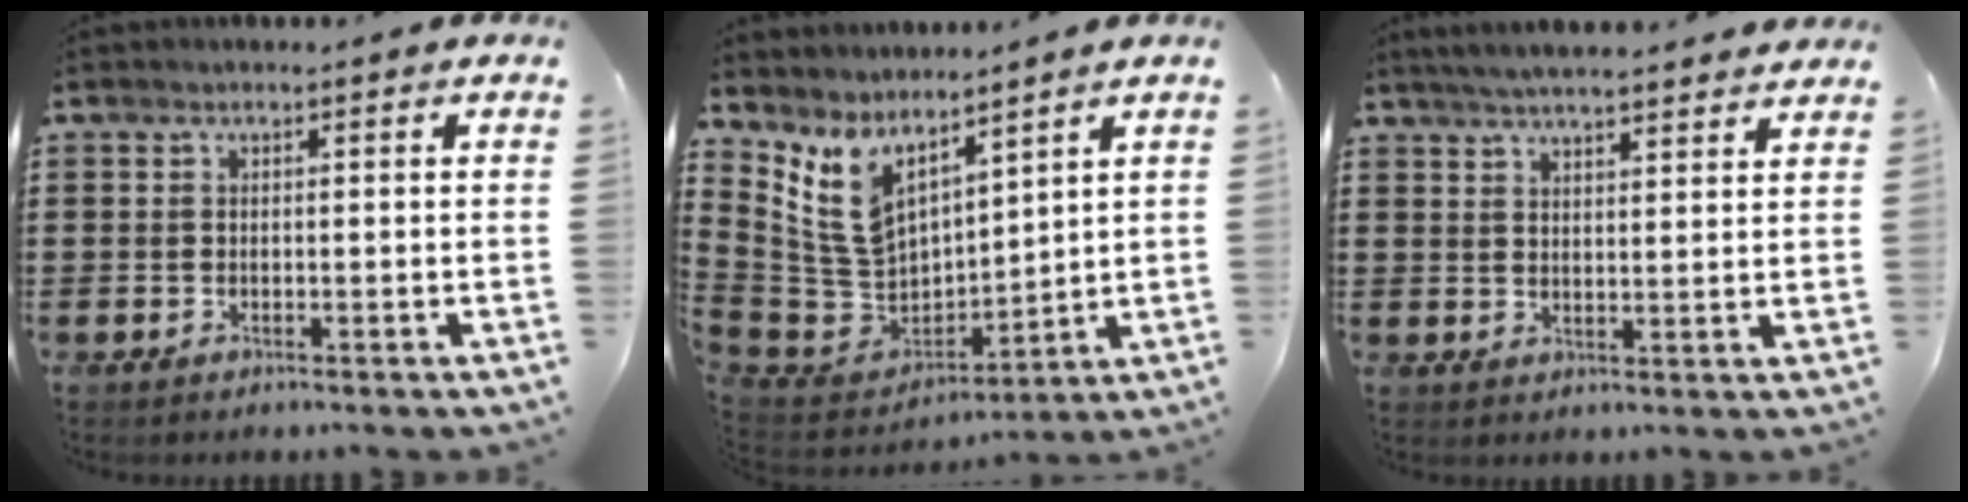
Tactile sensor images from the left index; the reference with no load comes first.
{"total": 8.4, "force": [5.3, 4.6, 4.6], "torque": [-0.139, -0.045, 0.100]}
{"total": 3.9, "force": [3.8, -0.2, 1.0], "torque": [-0.031, -0.012, 0.068]}